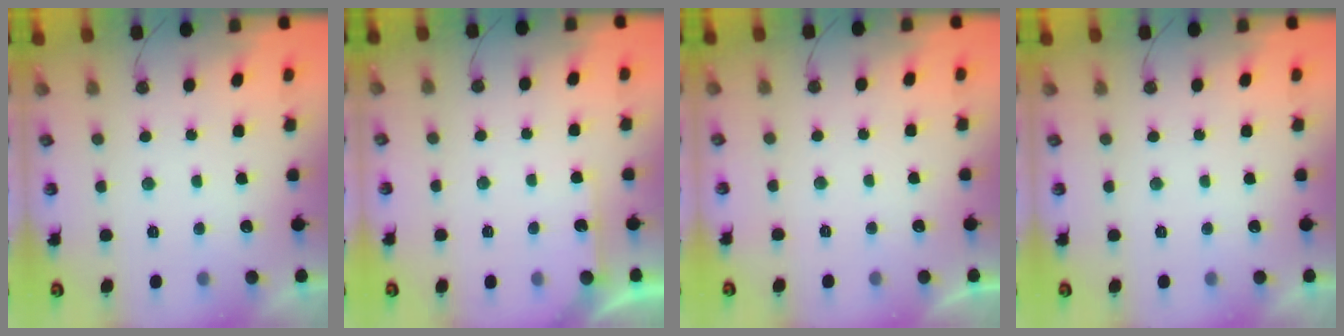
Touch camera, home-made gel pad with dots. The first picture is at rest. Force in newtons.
{"total": 4.1, "press": 4.1, "slide": 0.3}
{"total": 0.0}
{"total": 0.0}